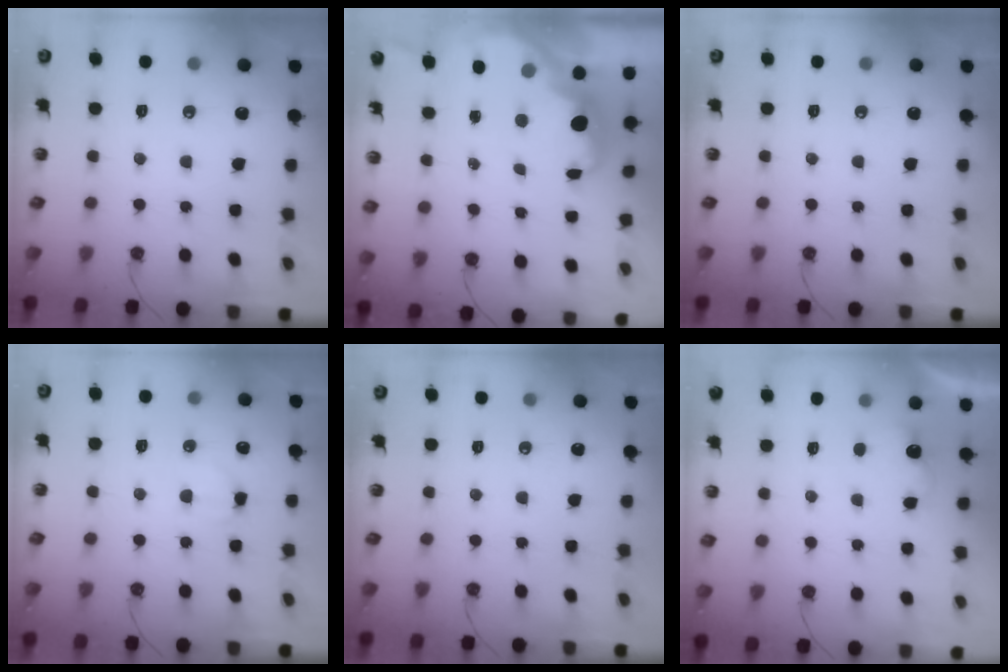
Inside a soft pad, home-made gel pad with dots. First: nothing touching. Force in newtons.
{"total": 2.4, "press": 2.3, "slide": 0.7}
{"total": 0.0}
{"total": 4.5, "press": 4.5, "slide": 0.9}
{"total": 0.0}
{"total": 2.4, "press": 2.3, "slide": 0.7}